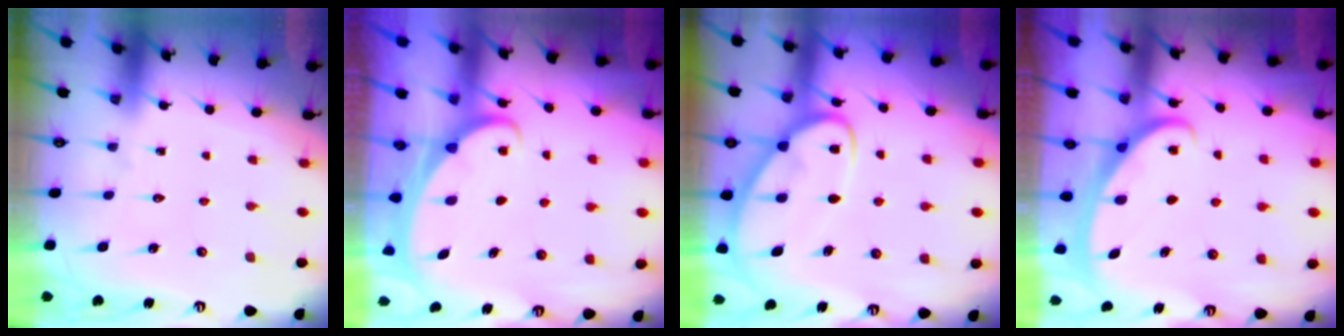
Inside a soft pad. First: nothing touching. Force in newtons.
{"total": 2.1, "press": 2.0, "slide": 0.3}
{"total": 10.8, "press": 10.7, "slide": 1.0}
{"total": 2.7, "press": 2.6, "slide": 0.4}